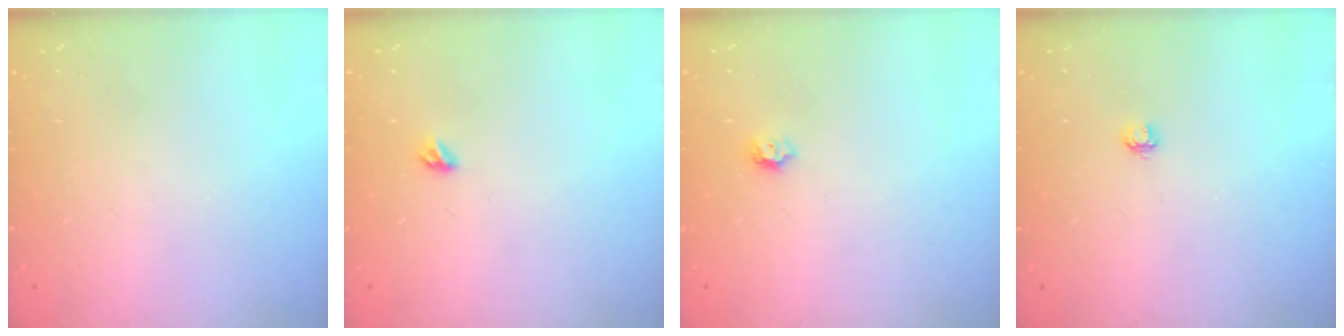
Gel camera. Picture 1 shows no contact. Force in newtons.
{"total": 3.5, "press": 3.4, "slide": 0.7}
{"total": 5.5, "press": 5.5, "slide": 0.5}
{"total": 3.2, "press": 3.2, "slide": 0.3}